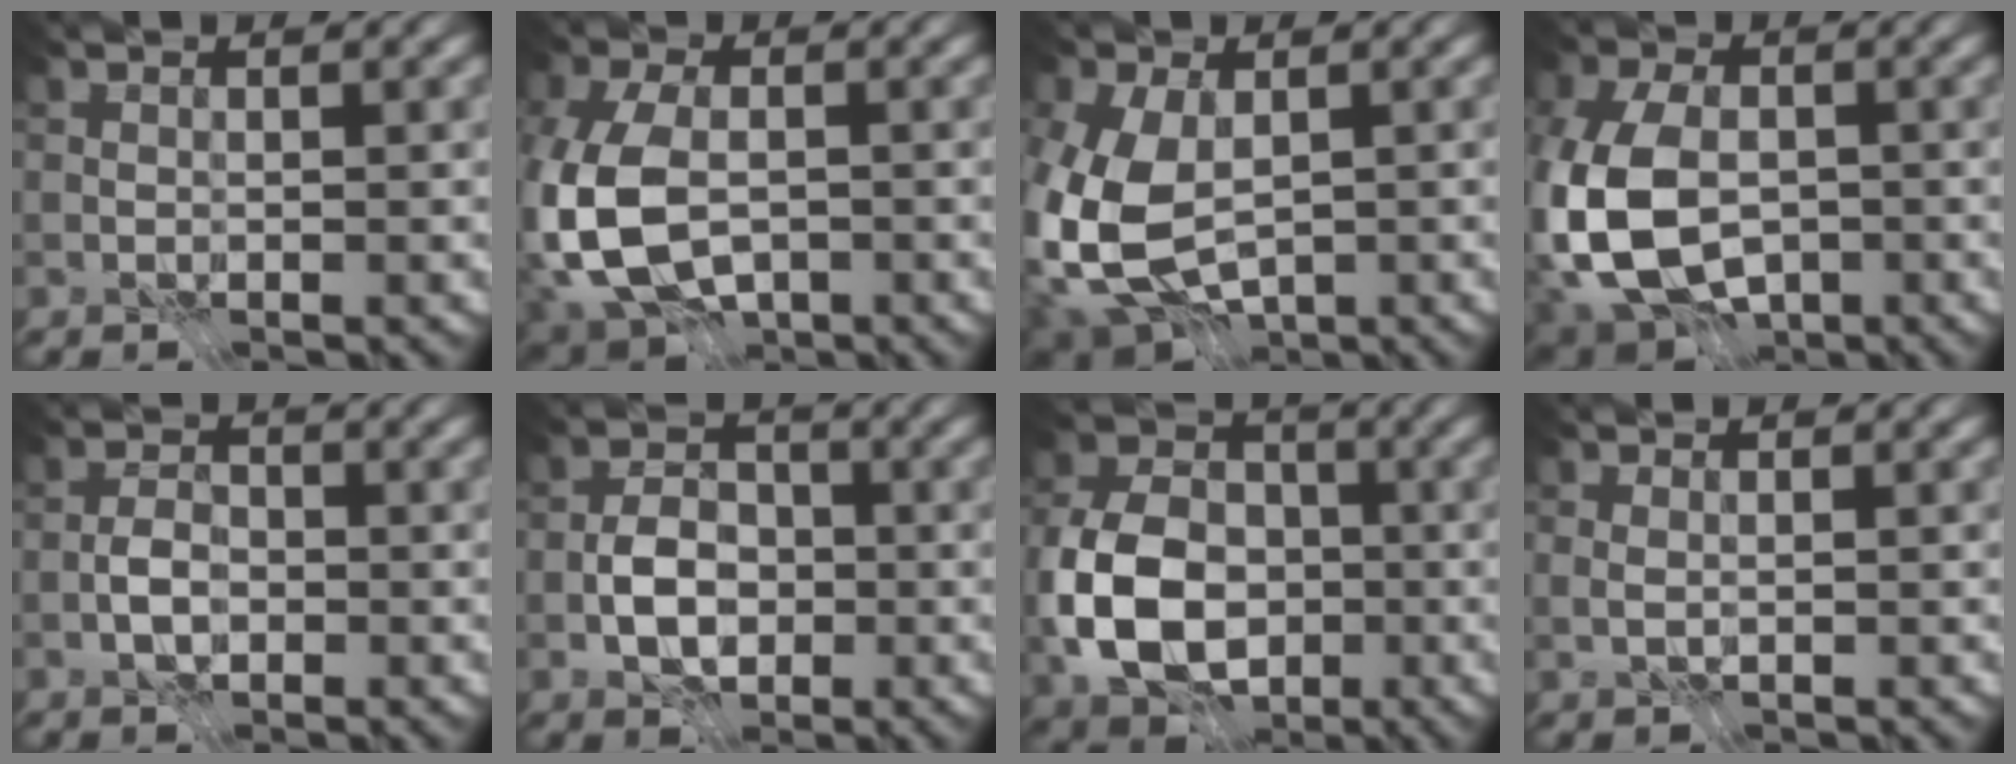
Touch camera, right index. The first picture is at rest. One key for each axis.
{"total": 10.1, "fx": -2.4, "fy": 6.5, "fz": 7.3, "tx": -0.176, "ty": -0.014, "tz": -0.055}
{"total": 10.6, "fx": -1.2, "fy": 6.9, "fz": 7.9, "tx": -0.198, "ty": -0.031, "tz": -0.010}
{"total": 11.4, "fx": -2.5, "fy": 7.7, "fz": 8.0, "tx": -0.191, "ty": -0.016, "tz": -0.058}
{"total": 2.5, "fx": -1.3, "fy": 1.3, "fz": 1.8, "tx": -0.026, "ty": 0.004, "tz": -0.030}
{"total": 4.2, "fx": -1.7, "fy": 2.6, "fz": 2.8, "tx": -0.041, "ty": 0.003, "tz": -0.038}
{"total": 9.8, "fx": -2.8, "fy": 7.0, "fz": 6.3, "tx": -0.131, "ty": -0.005, "tz": -0.063}
{"total": 0.6, "fx": 0.0, "fy": 0.1, "fz": 0.6, "tx": -0.014, "ty": -0.001, "tz": 0.003}